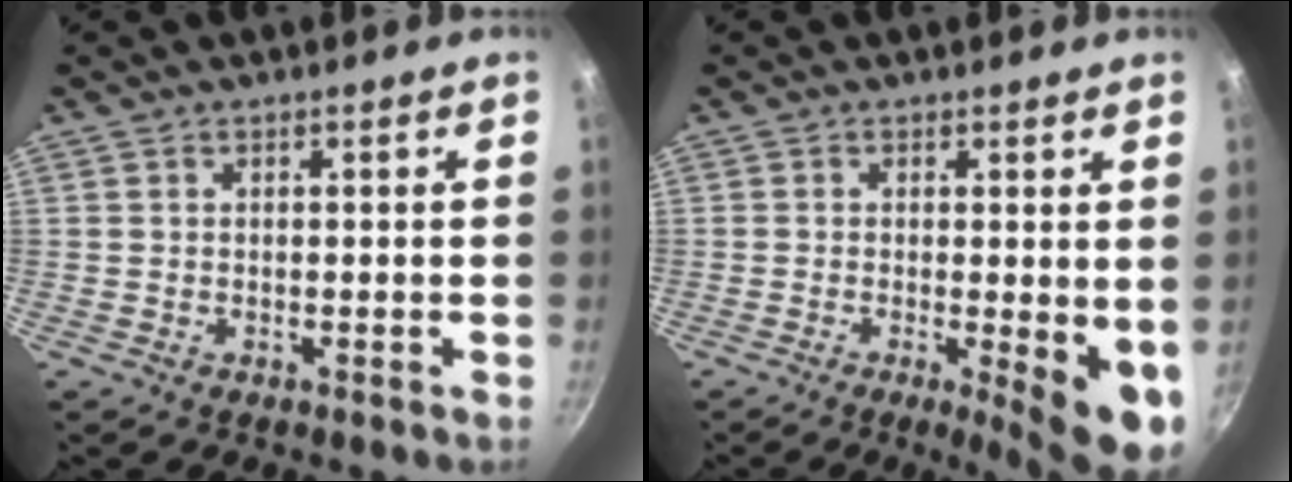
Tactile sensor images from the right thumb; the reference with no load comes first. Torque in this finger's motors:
{"motor_torque": [-0.17, 0.86, 0.55, 0.43, 0.27]}